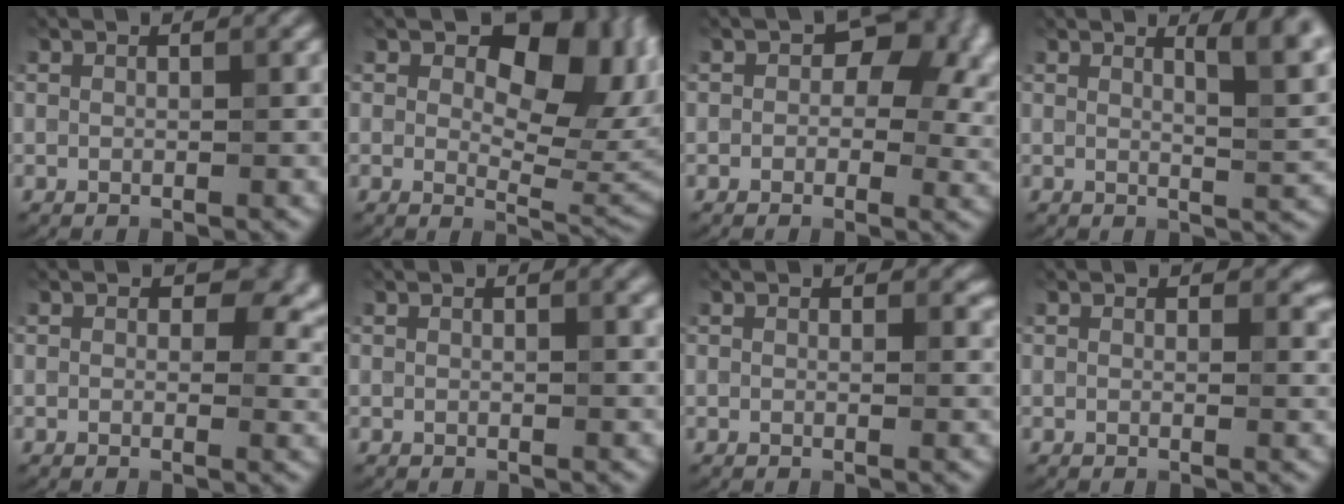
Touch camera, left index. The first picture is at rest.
{"total": 9.7, "force": [2.9, 5.6, 7.5], "torque": [-0.098, -0.009, 0.041]}
{"total": 8.5, "force": [1.6, 6.0, 5.8], "torque": [-0.042, 0.002, 0.014]}
{"total": 4.5, "force": [2.5, 1.1, 3.6], "torque": [-0.041, 0.002, 0.036]}
{"total": 5.2, "force": [1.4, 3.6, 3.5], "torque": [-0.036, -0.005, 0.016]}
{"total": 0.8, "force": [0.4, 0.2, 0.6], "torque": [-0.010, 0.001, 0.008]}
{"total": 1.0, "force": [0.7, 0.6, 0.5], "torque": [-0.007, -0.001, 0.008]}
{"total": 1.4, "force": [0.8, 0.8, 0.7], "torque": [-0.011, -0.002, 0.008]}